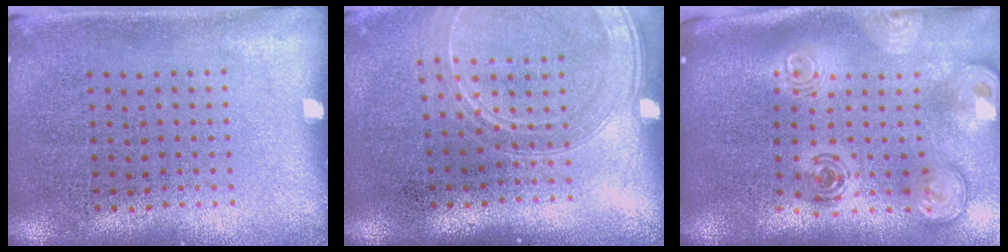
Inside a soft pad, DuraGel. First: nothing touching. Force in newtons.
{"total": 1.7, "press": 1.6, "slide": 0.7}
{"total": 3.0, "press": 2.1, "slide": 2.1}